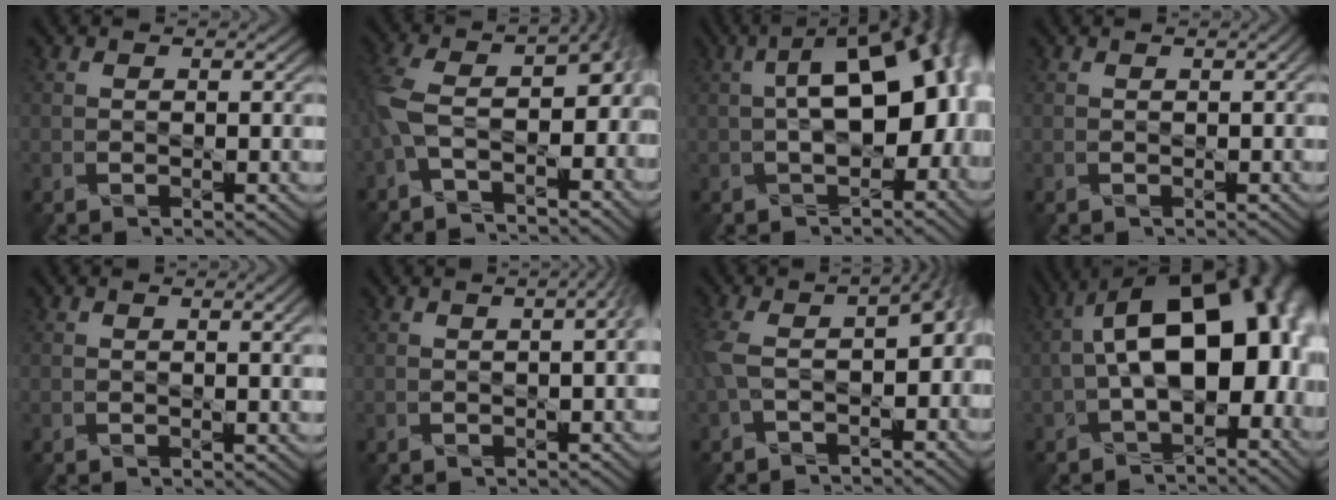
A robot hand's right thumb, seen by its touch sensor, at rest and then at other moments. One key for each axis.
{"total": 8.2, "fx": -3.8, "fy": 3.3, "fz": 6.5, "tx": -0.158, "ty": -0.030, "tz": -0.069}
{"total": 13.9, "fx": 0.0, "fy": 6.9, "fz": 12.0, "tx": -0.168, "ty": -0.013, "tz": 0.011}
{"total": 1.1, "fx": -0.3, "fy": 0.5, "fz": 0.9, "tx": -0.011, "ty": -0.005, "tz": -0.001}
{"total": 2.1, "fx": 0.6, "fy": 0.7, "fz": 1.9, "tx": -0.030, "ty": -0.009, "tz": 0.013}
{"total": 4.0, "fx": -0.8, "fy": 1.3, "fz": 3.7, "tx": -0.042, "ty": -0.011, "tz": 0.001}
{"total": 7.8, "fx": -2.5, "fy": 3.0, "fz": 6.7, "tx": -0.154, "ty": -0.022, "tz": -0.044}
{"total": 16.9, "fx": 0.0, "fy": 8.7, "fz": 14.5, "tx": -0.211, "ty": 0.004, "tz": 0.008}